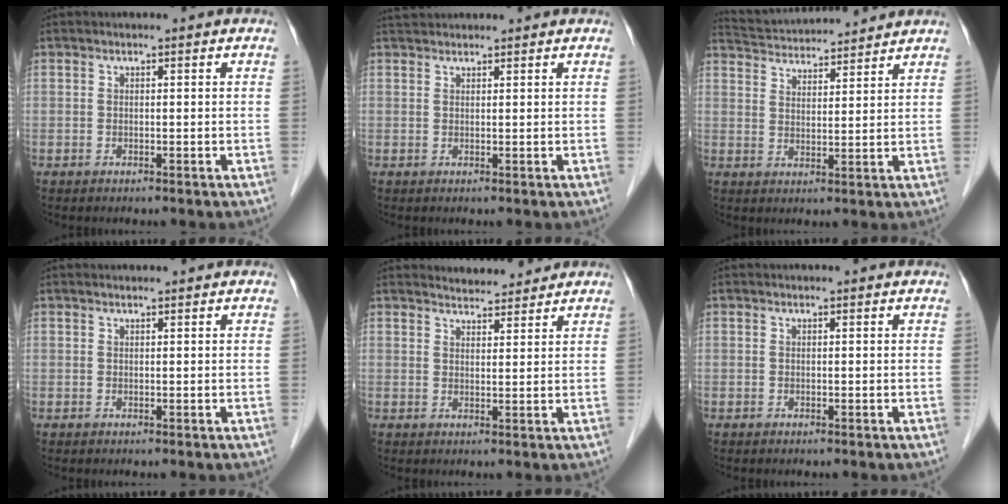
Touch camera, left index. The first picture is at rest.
{"total": 3.1, "force": [3.0, 0.5, 0.7], "torque": [-0.010, 0.032, 0.053]}
{"total": 12.0, "force": [11.5, 1.1, 3.2], "torque": [-0.067, 0.024, 0.183]}
{"total": 0.6, "force": [0.6, -0.1, 0.1], "torque": [-0.006, 0.004, 0.012]}
{"total": 4.2, "force": [4.1, 0.7, 0.2], "torque": [-0.009, 0.008, 0.059]}
{"total": 0.0}